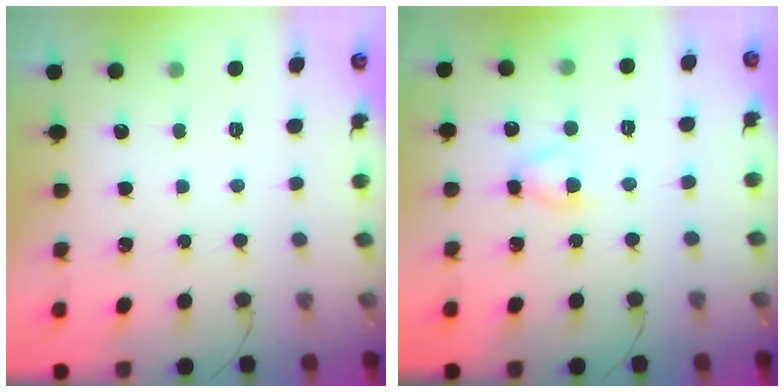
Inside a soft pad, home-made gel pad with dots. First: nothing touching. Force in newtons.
{"total": 4.1, "press": 4.1, "slide": 0.6}